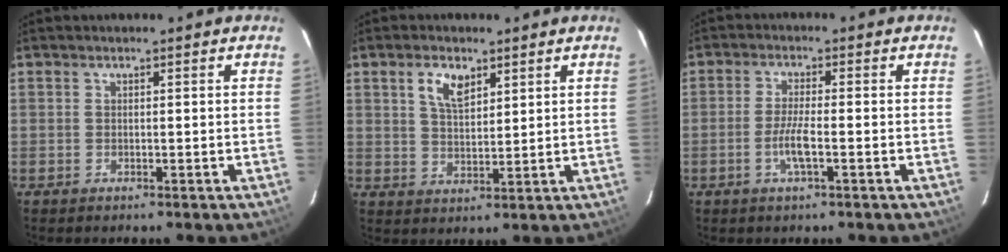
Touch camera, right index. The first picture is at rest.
{"total": 5.4, "force": [2.9, 2.7, 3.7], "torque": [-0.069, 0.006, 0.057]}
{"total": 4.2, "force": [-1.6, 0.2, 3.9], "torque": [-0.076, -0.002, -0.031]}